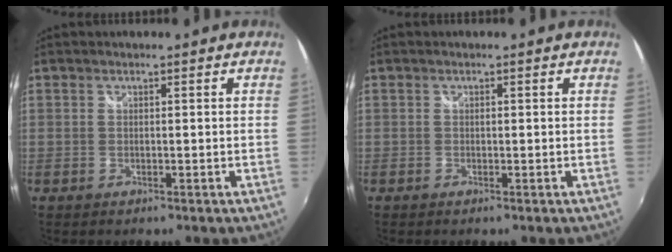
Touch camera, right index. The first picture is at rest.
{"total": 0.0}